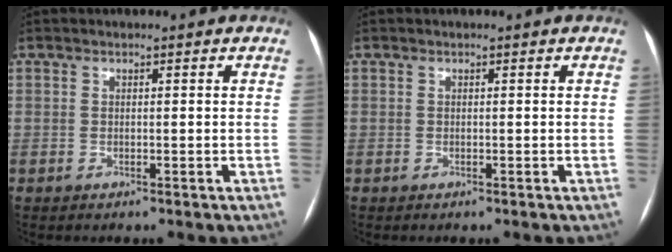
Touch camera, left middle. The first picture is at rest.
{"total": 0.0}